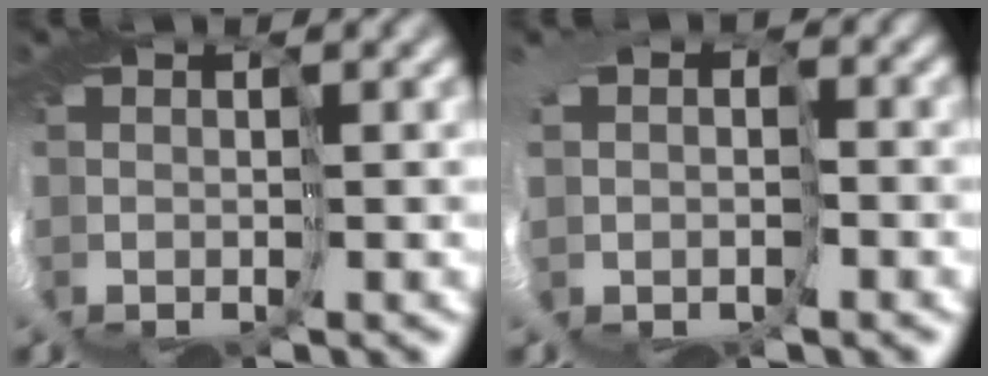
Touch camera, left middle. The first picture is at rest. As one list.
[{"total": 3.8, "force": [-0.3, 3.2, 2.0], "torque": [-0.044, -0.015, -0.002]}]